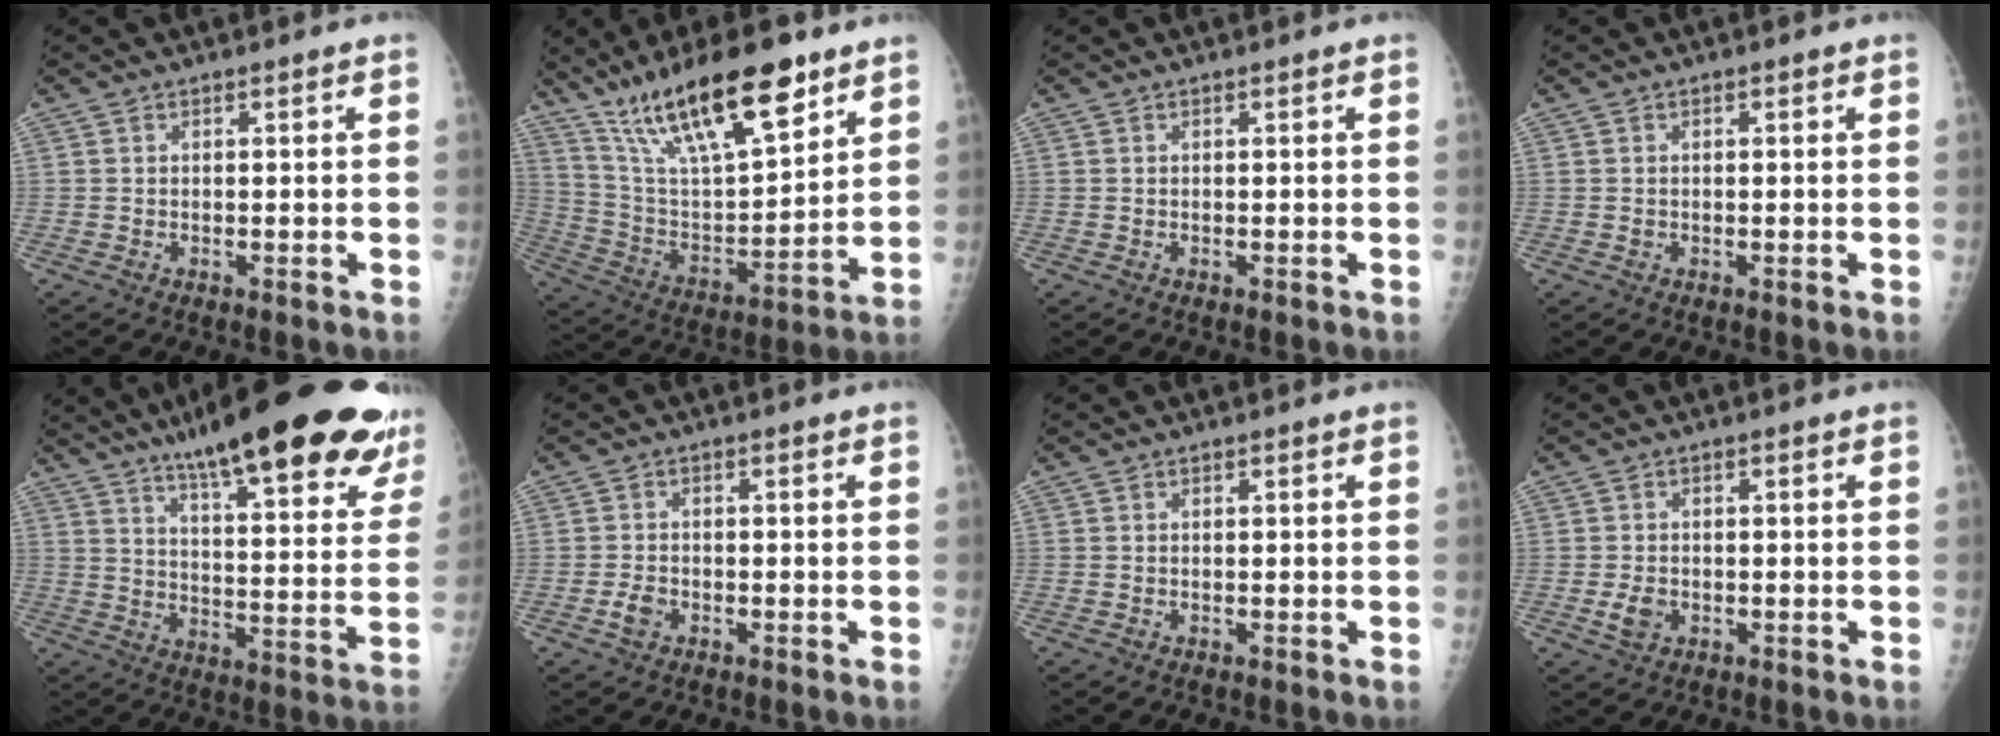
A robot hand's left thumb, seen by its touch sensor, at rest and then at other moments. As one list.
[{"total": 22.3, "force": [14.6, 6.7, 15.5], "torque": [-0.246, -0.049, 0.268]}, {"total": 0.0}, {"total": 0.7, "force": [0.0, 0.6, 0.3], "torque": [0.001, 0.001, -0.002]}, {"total": 30.1, "force": [21.5, 6.0, 20.2], "torque": [-0.253, -0.076, 0.290]}, {"total": 2.7, "force": [-1.3, 1.8, 1.5], "torque": [-0.026, 0.008, -0.024]}, {"total": 0.0}, {"total": 3.3, "force": [-1.0, 2.5, 2.0], "torque": [-0.033, 0.001, -0.015]}]